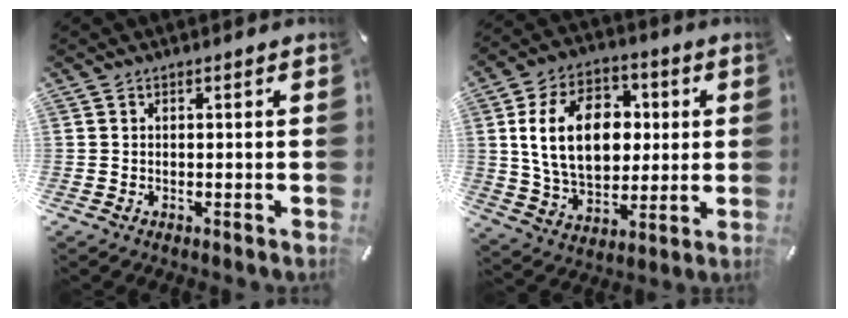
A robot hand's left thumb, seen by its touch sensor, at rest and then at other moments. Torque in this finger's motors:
{"motor_torque": [0.68, 0.85, 1.88, -0.89, 0.71]}